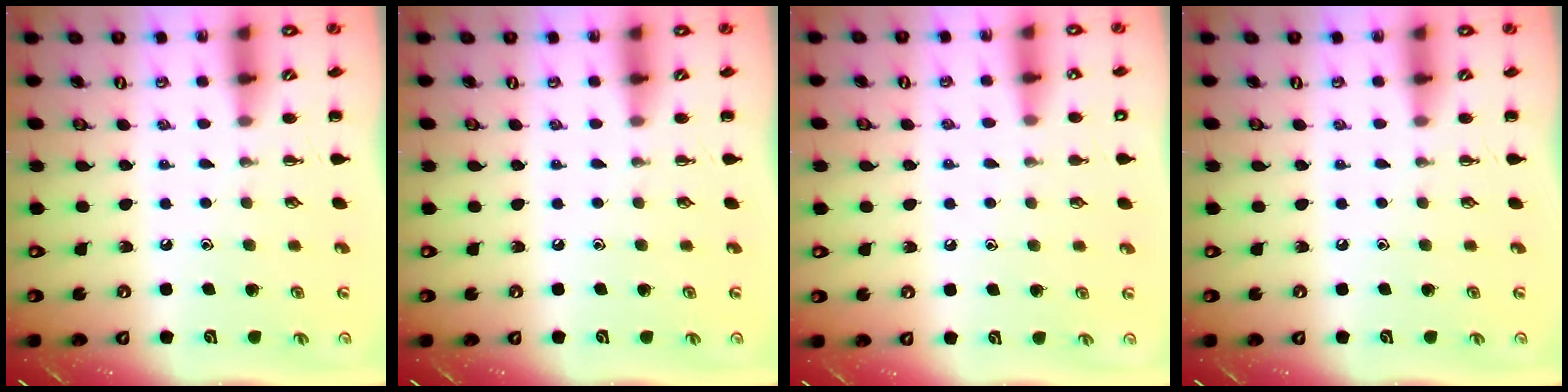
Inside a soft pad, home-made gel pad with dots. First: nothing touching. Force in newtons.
{"total": 0.0}
{"total": 6.9, "press": 6.5, "slide": 2.3}
{"total": 0.0}